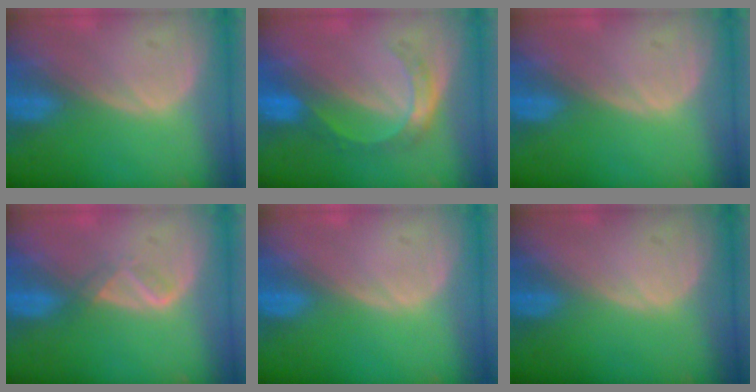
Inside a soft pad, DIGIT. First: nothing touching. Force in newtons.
{"total": 5.4, "press": 4.7, "slide": 2.6}
{"total": 0.0}
{"total": 1.9, "press": 1.8, "slide": 0.7}
{"total": 0.0}
{"total": 0.0}